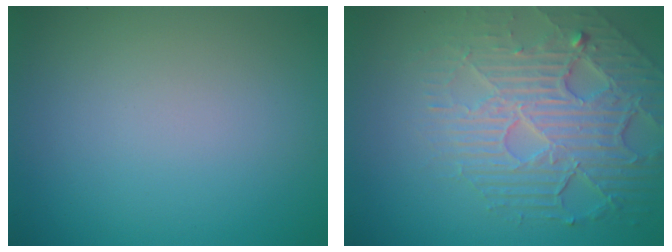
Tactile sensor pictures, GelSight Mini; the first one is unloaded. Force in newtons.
{"total": 7.0, "press": 5.1, "slide": 4.8}